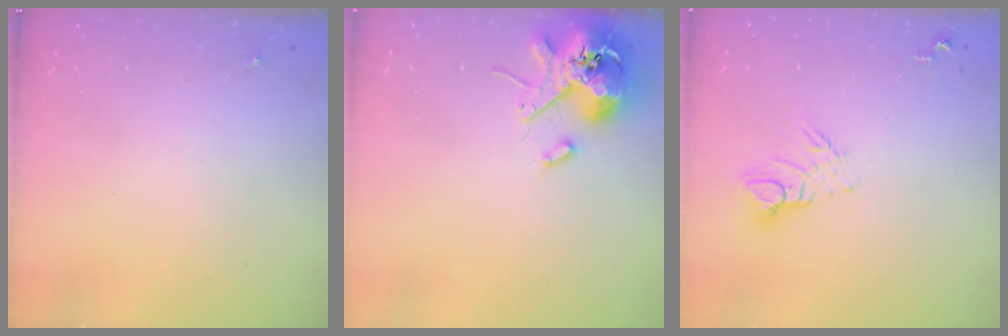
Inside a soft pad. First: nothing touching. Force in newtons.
{"total": 12.7, "press": 12.6, "slide": 1.9}
{"total": 8.7, "press": 8.6, "slide": 0.9}